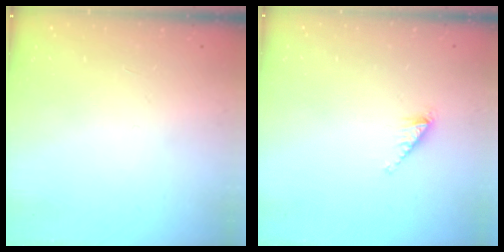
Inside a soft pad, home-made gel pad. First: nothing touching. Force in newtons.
{"total": 0.8, "press": 0.8, "slide": 0.1}